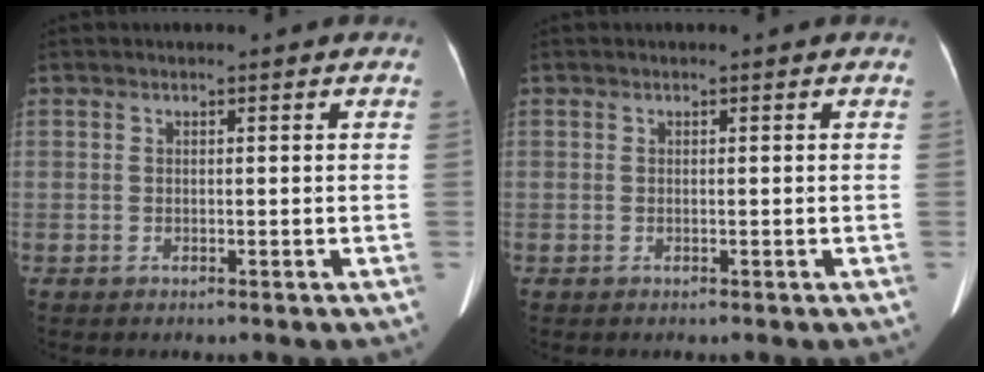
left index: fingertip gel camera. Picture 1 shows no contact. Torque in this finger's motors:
{"motor_torque": [0.00, 0.00, 0.00, 0.00]}